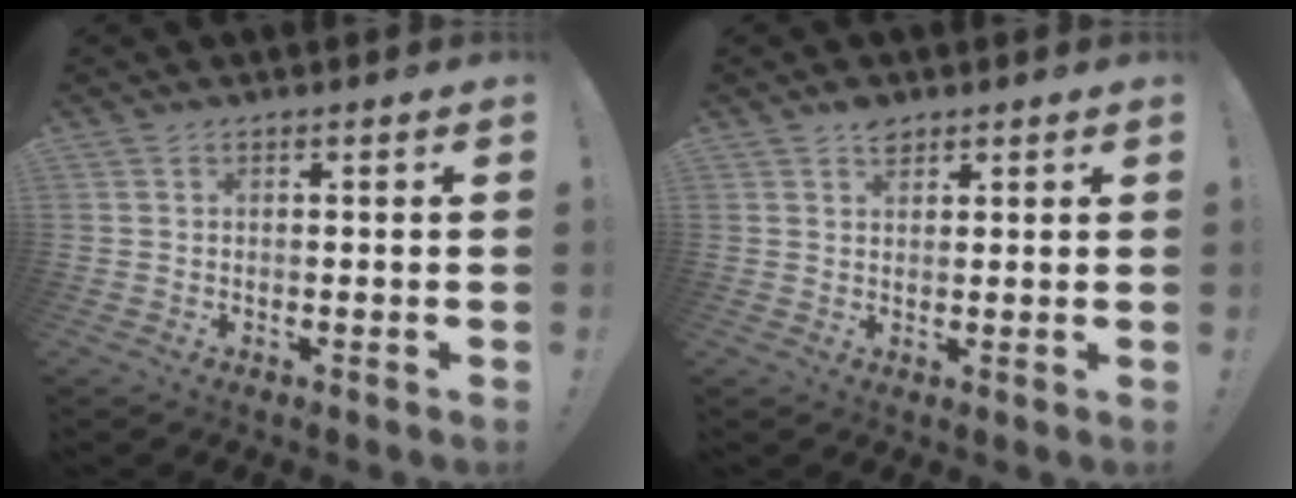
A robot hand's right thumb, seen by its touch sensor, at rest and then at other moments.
{"total": 3.2, "force": [2.4, 1.8, 1.0], "torque": [-0.002, -0.012, 0.042]}